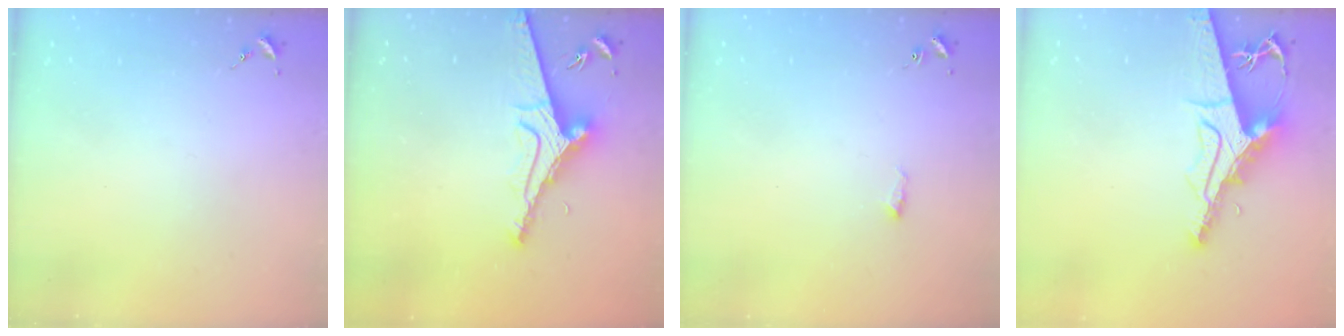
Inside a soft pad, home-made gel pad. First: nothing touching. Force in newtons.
{"total": 10.8, "press": 10.7, "slide": 1.4}
{"total": 5.3, "press": 5.3, "slide": 0.7}
{"total": 12.6, "press": 12.5, "slide": 1.1}